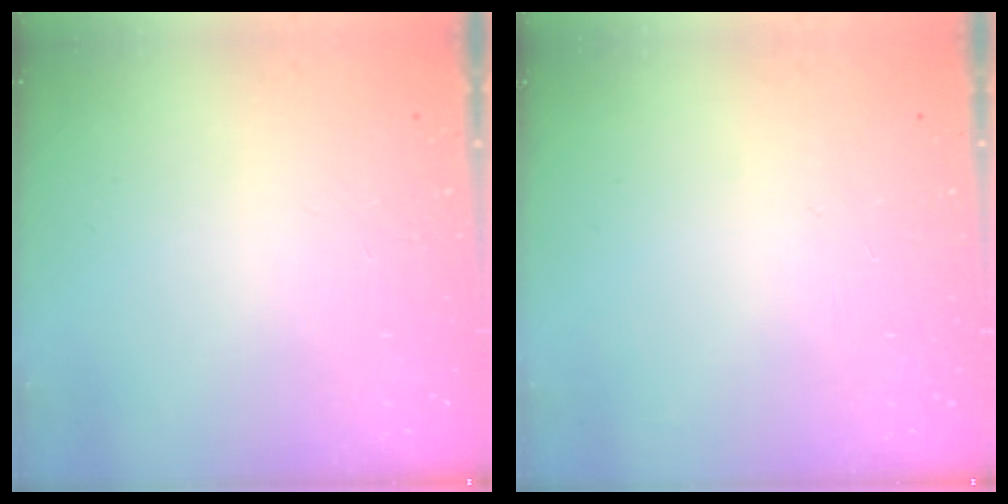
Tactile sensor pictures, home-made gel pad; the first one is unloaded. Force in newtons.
{"total": 0.0}